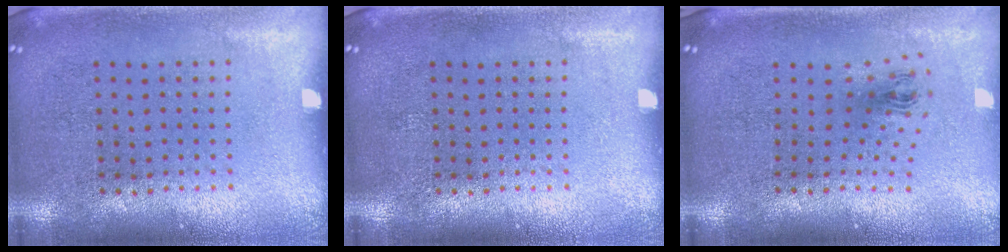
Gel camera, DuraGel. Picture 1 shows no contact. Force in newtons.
{"total": 0.0}
{"total": 0.9, "press": 0.4, "slide": 0.8}